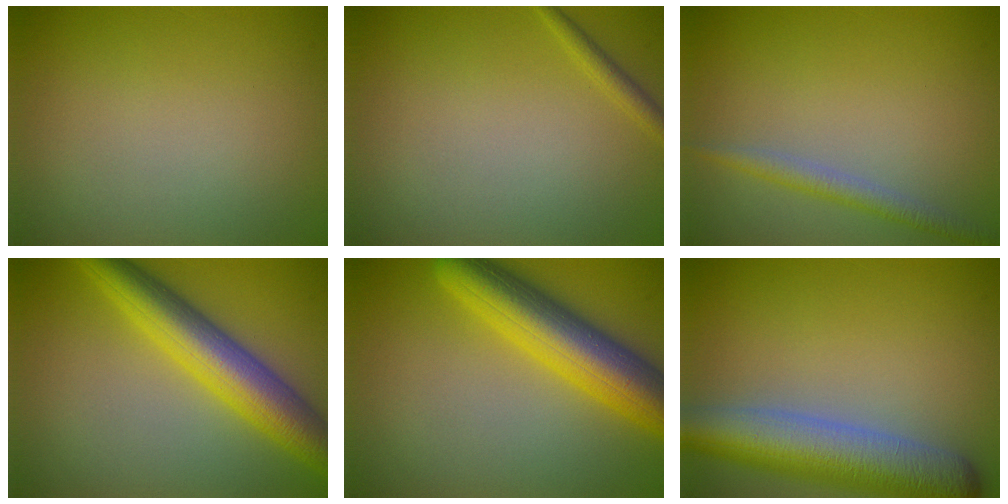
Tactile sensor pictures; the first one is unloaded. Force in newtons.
{"total": 1.1, "press": 1.1, "slide": 0.1}
{"total": 1.9, "press": 1.9, "slide": 0.0}
{"total": 7.8, "press": 7.8, "slide": 0.1}
{"total": 8.3, "press": 8.3, "slide": 0.2}
{"total": 8.2, "press": 8.2, "slide": 0.3}